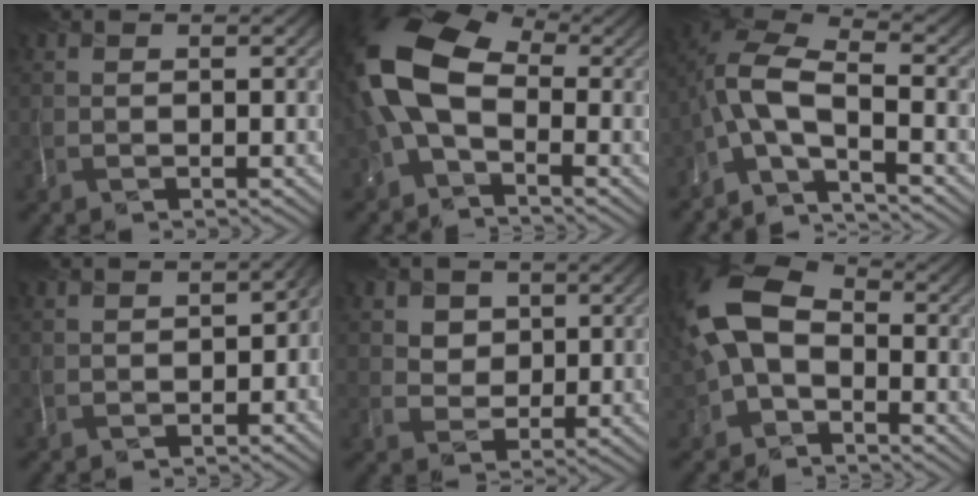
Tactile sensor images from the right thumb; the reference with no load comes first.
{"total": 12.0, "force": [-0.2, 7.0, 9.8], "torque": [-0.225, 0.009, -0.023]}
{"total": 8.7, "force": [-3.5, 3.3, 7.3], "torque": [-0.145, 0.002, -0.082]}
{"total": 2.7, "force": [-0.9, 1.6, 2.0], "torque": [-0.025, -0.009, -0.008]}
{"total": 3.4, "force": [1.7, 2.9, 0.6], "torque": [-0.025, -0.018, 0.038]}
{"total": 10.0, "force": [-0.3, 6.6, 7.6], "torque": [-0.191, 0.010, -0.019]}